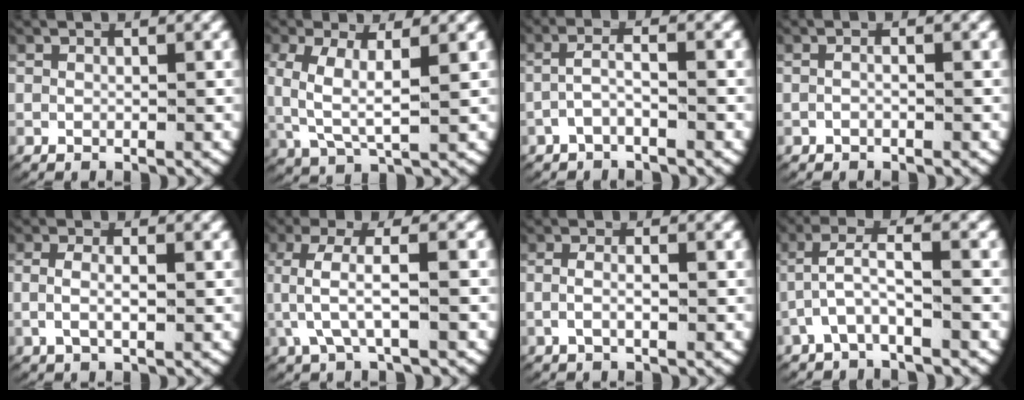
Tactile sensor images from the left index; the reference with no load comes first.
{"total": 4.8, "force": [0.7, 2.5, 4.1], "torque": [-0.096, -0.015, 0.024]}
{"total": 2.2, "force": [-0.9, 0.7, 1.9], "torque": [-0.043, -0.001, -0.018]}
{"total": 0.8, "force": [-0.4, -0.1, 0.7], "torque": [-0.017, 0.002, -0.008]}
{"total": 2.6, "force": [-0.2, 1.1, 2.3], "torque": [-0.057, -0.009, 0.001]}
{"total": 5.0, "force": [0.6, 2.1, 4.4], "torque": [-0.106, 0.000, 0.012]}
{"total": 2.0, "force": [-0.6, 0.7, 1.7], "torque": [-0.046, -0.007, -0.007]}
{"total": 3.4, "force": [0.1, 1.5, 3.0], "torque": [-0.067, 0.000, 0.002]}